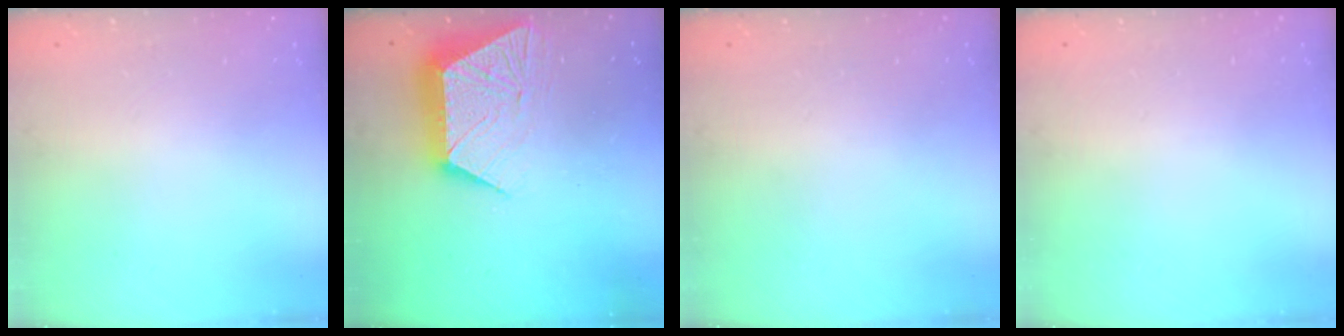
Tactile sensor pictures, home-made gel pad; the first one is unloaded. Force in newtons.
{"total": 13.4, "press": 13.3, "slide": 0.9}
{"total": 0.0}
{"total": 0.0}